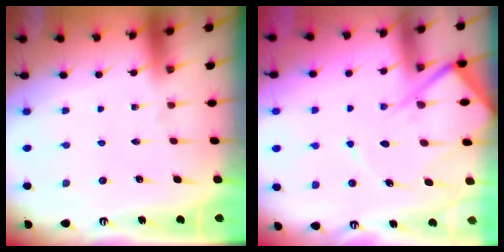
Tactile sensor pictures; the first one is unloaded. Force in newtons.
{"total": 11.7, "press": 11.7, "slide": 1.1}